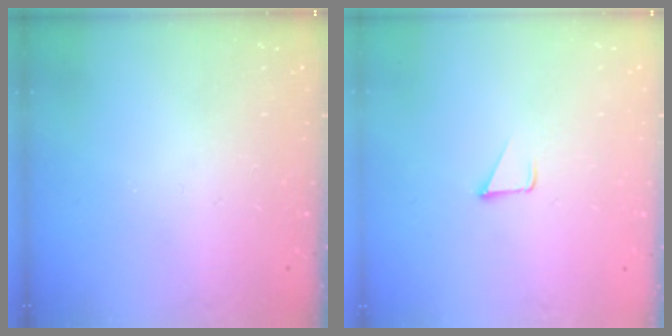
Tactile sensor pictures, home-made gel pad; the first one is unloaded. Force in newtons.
{"total": 1.5, "press": 1.5, "slide": 0.1}